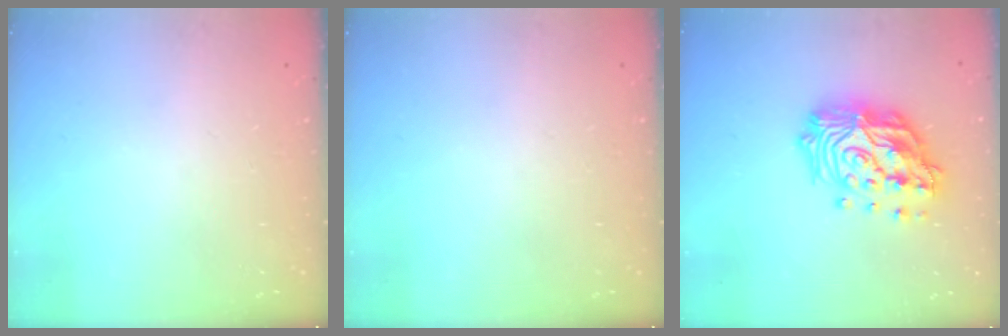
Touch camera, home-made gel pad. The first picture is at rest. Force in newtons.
{"total": 0.0}
{"total": 21.5, "press": 21.3, "slide": 2.7}